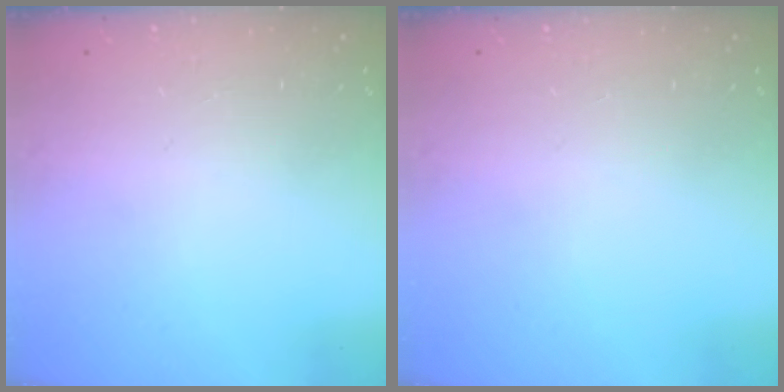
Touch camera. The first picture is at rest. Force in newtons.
{"total": 0.0}